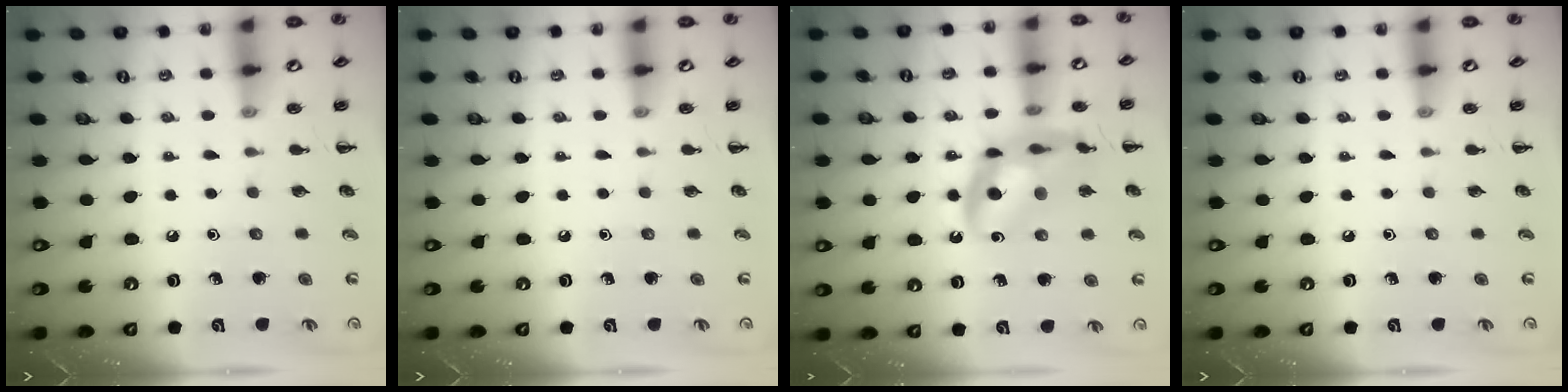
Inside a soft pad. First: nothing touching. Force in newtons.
{"total": 0.0}
{"total": 14.8, "press": 14.4, "slide": 3.2}
{"total": 0.0}